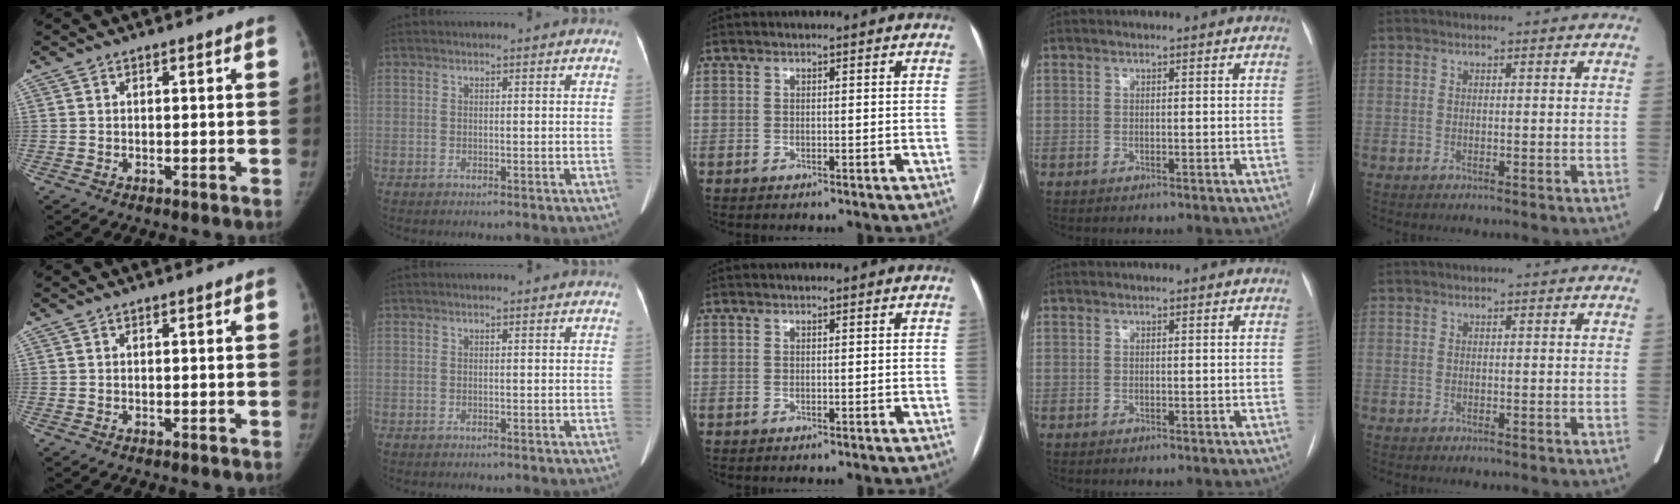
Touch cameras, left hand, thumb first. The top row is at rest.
{}